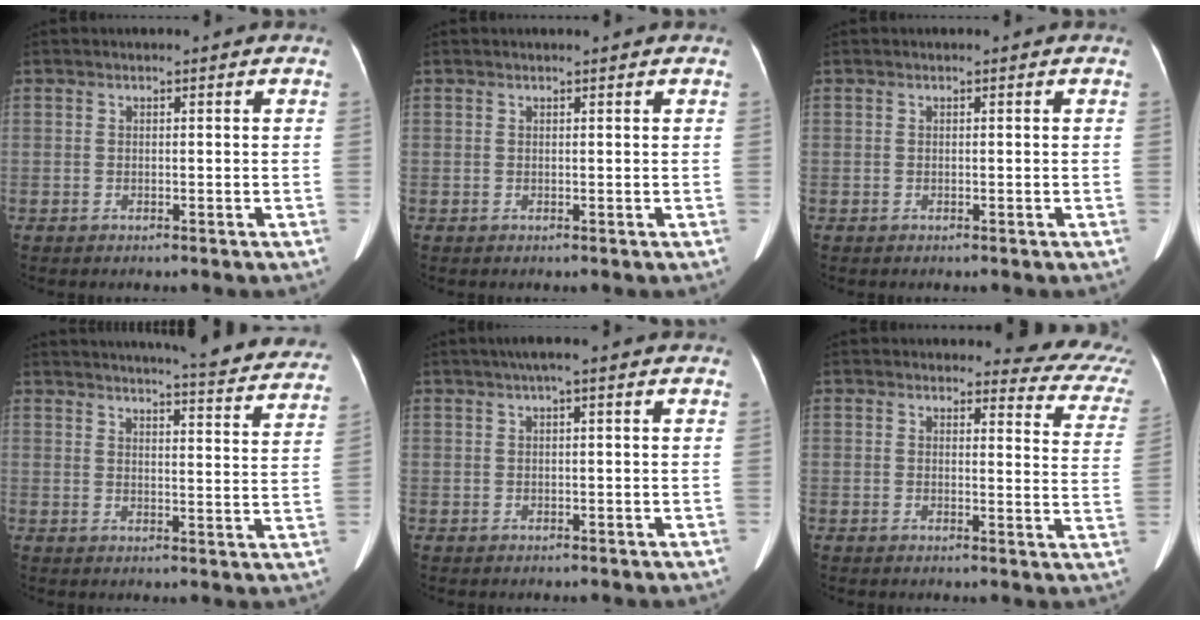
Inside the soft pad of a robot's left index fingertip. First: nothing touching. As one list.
[{"total": 0.0}, {"total": 0.0}, {"total": 24.0, "force": [22.3, 2.2, 8.5], "torque": [-0.113, -0.060, 0.254]}, {"total": 2.1, "force": [1.0, 0.0, 1.9], "torque": [-0.040, 0.016, 0.019]}, {"total": 9.8, "force": [9.2, 2.8, 2.0], "torque": [0.013, -0.052, 0.065]}]